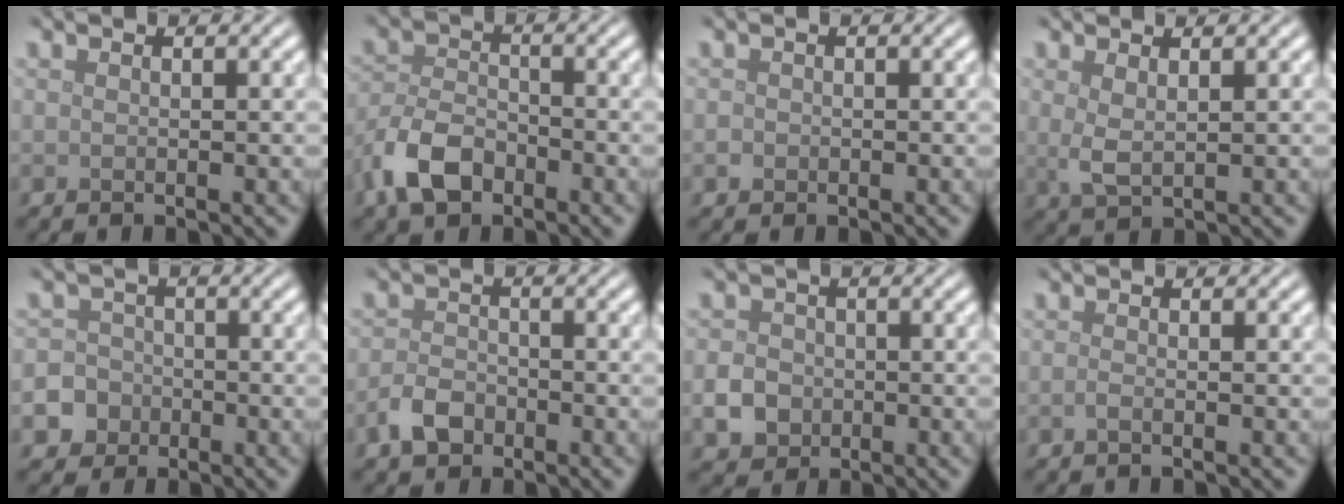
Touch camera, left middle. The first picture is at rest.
{"total": 5.0, "force": [-3.0, 2.9, 2.8], "torque": [-0.059, 0.000, -0.068]}
{"total": 0.6, "force": [-0.2, 0.6, 0.1], "torque": [0.001, -0.004, -0.006]}
{"total": 1.9, "force": [0.8, 0.7, 1.6], "torque": [-0.036, -0.004, 0.019]}
{"total": 6.2, "force": [-3.1, 5.3, 1.0], "torque": [-0.015, -0.012, -0.072]}
{"total": 2.7, "force": [-1.7, 1.7, 1.2], "torque": [-0.022, 0.004, -0.040]}
{"total": 2.9, "force": [-0.8, 2.5, 1.2], "torque": [-0.020, 0.001, -0.018]}
{"total": 0.7, "force": [-0.3, 0.3, 0.6], "torque": [-0.010, -0.002, -0.009]}